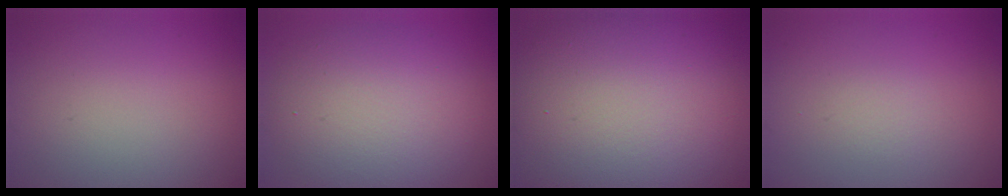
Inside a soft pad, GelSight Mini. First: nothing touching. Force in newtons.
{"total": 7.8, "press": 7.8, "slide": 0.3}
{"total": 16.0, "press": 16.0, "slide": 1.3}
{"total": 1.0, "press": 0.9, "slide": 0.1}